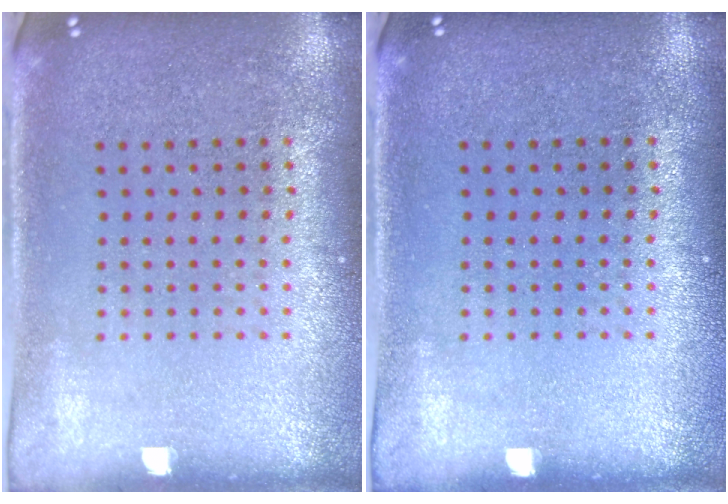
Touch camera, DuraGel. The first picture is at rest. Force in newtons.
{"total": 0.0}